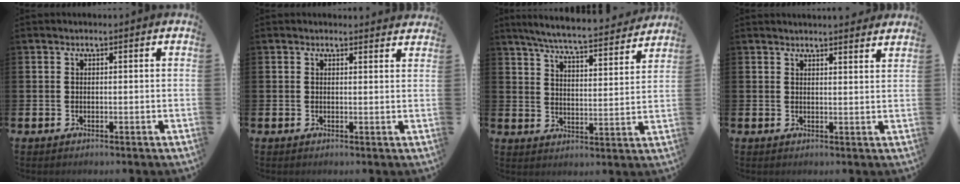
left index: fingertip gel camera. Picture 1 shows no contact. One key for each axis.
{"total": 1.3, "fx": 1.3, "fy": 0.2, "fz": 0.0, "tx": 0.006, "ty": -0.006, "tz": 0.021}
{"total": 6.8, "fx": 6.4, "fy": 0.2, "fz": 2.2, "tx": -0.063, "ty": -0.046, "tz": 0.108}
{"total": 2.5, "fx": 2.5, "fy": -0.2, "fz": -0.2, "tx": -0.001, "ty": -0.015, "tz": 0.046}